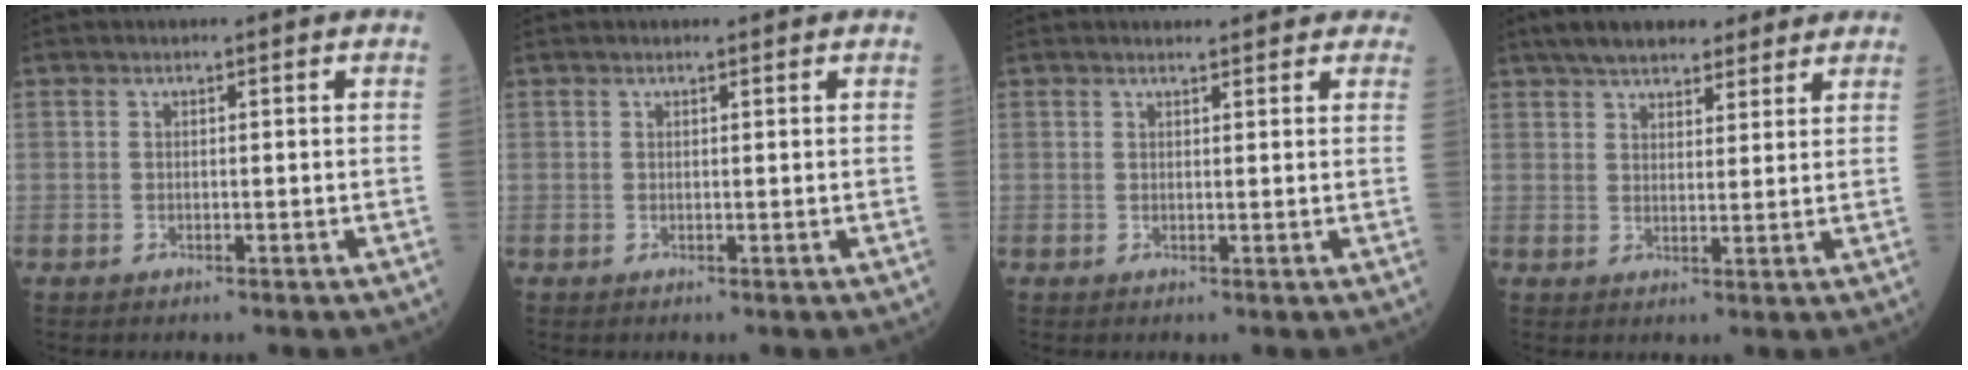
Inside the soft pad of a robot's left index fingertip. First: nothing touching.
{"total": 1.1, "force": [1.0, 0.2, 0.4], "torque": [-0.013, 0.008, 0.015]}
{"total": 6.9, "force": [6.4, 1.9, 1.9], "torque": [-0.011, 0.008, 0.058]}
{"total": 12.2, "force": [9.7, 4.3, 5.9], "torque": [-0.080, 0.034, 0.143]}